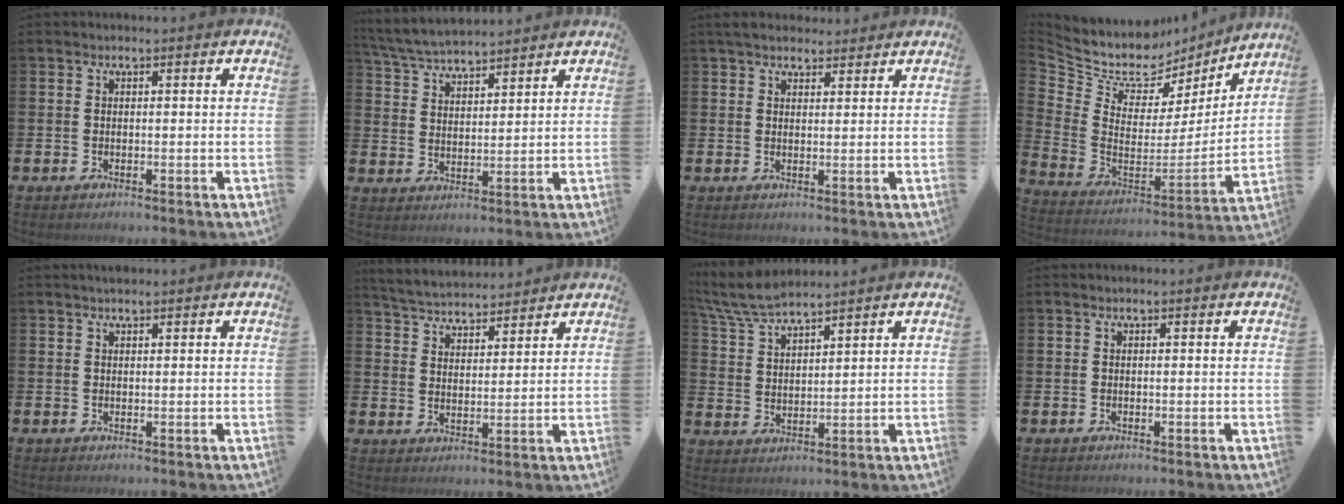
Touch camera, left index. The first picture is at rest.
{"total": 5.5, "force": [5.3, 0.7, 0.8], "torque": [-0.042, -0.025, 0.097]}
{"total": 4.1, "force": [3.7, 1.6, 0.9], "torque": [-0.017, -0.010, 0.067]}
{"total": 8.6, "force": [7.2, 4.3, 1.9], "torque": [-0.088, -0.051, 0.127]}
{"total": 1.2, "force": [1.1, 0.3, 0.2], "torque": [0.008, -0.001, 0.018]}
{"total": 4.7, "force": [4.6, 0.7, 0.1], "torque": [-0.023, -0.027, 0.083]}
{"total": 6.2, "force": [5.9, 0.5, 1.9], "torque": [-0.060, -0.021, 0.110]}
{"total": 0.0}